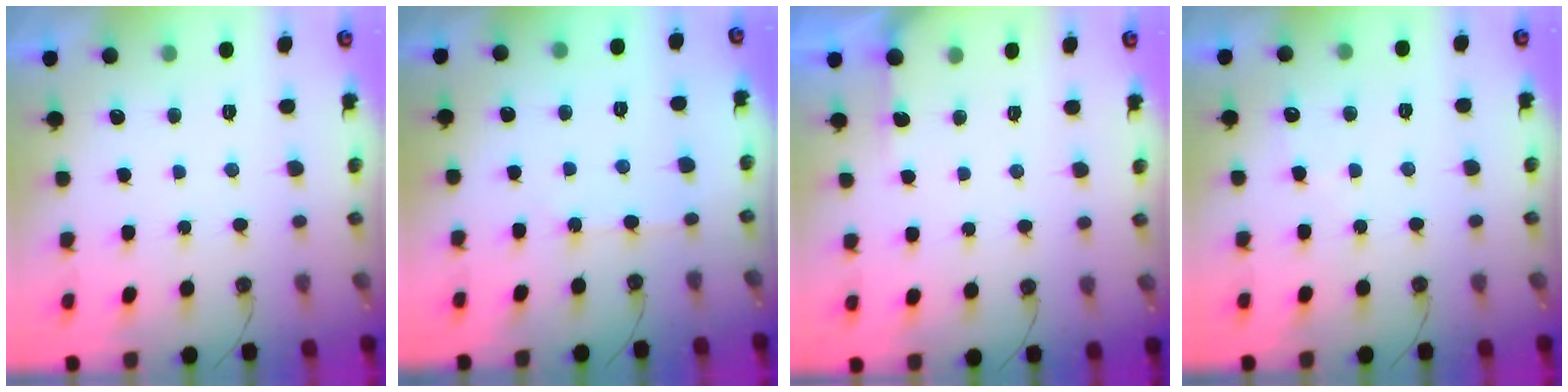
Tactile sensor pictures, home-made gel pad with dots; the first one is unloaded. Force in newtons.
{"total": 2.9, "press": 2.9, "slide": 0.5}
{"total": 2.9, "press": 2.9, "slide": 0.4}
{"total": 4.9, "press": 4.9, "slide": 0.7}